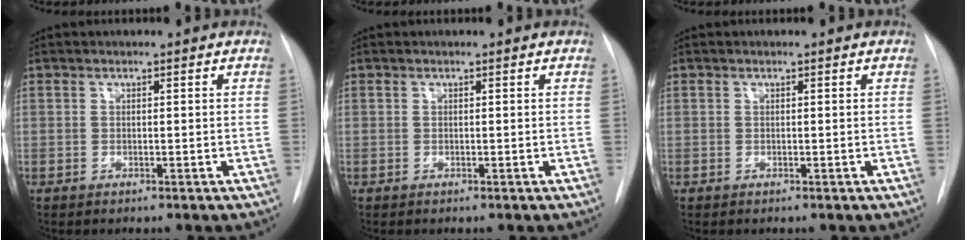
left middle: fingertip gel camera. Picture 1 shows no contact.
{"total": 0.0}
{"total": 0.0}